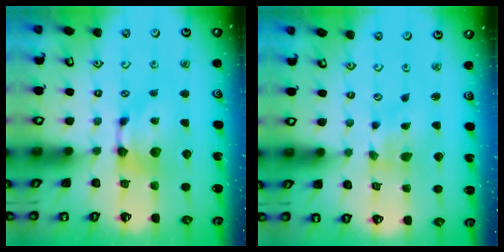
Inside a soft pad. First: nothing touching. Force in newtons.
{"total": 2.8, "press": 2.7, "slide": 0.9}